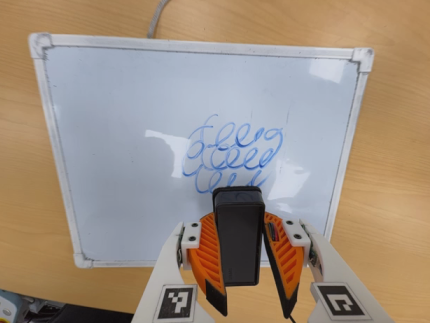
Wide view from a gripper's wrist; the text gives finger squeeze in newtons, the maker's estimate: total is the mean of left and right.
{"total": 10.6, "left": 8.9, "right": 12.2}